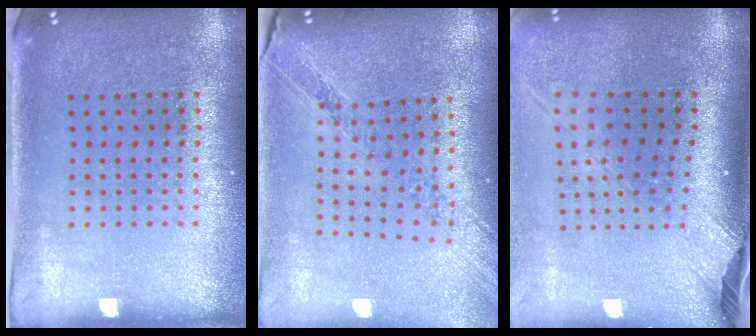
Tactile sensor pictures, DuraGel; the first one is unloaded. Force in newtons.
{"total": 1.1, "press": 1.1, "slide": 0.1}
{"total": 2.6, "press": 1.8, "slide": 1.8}